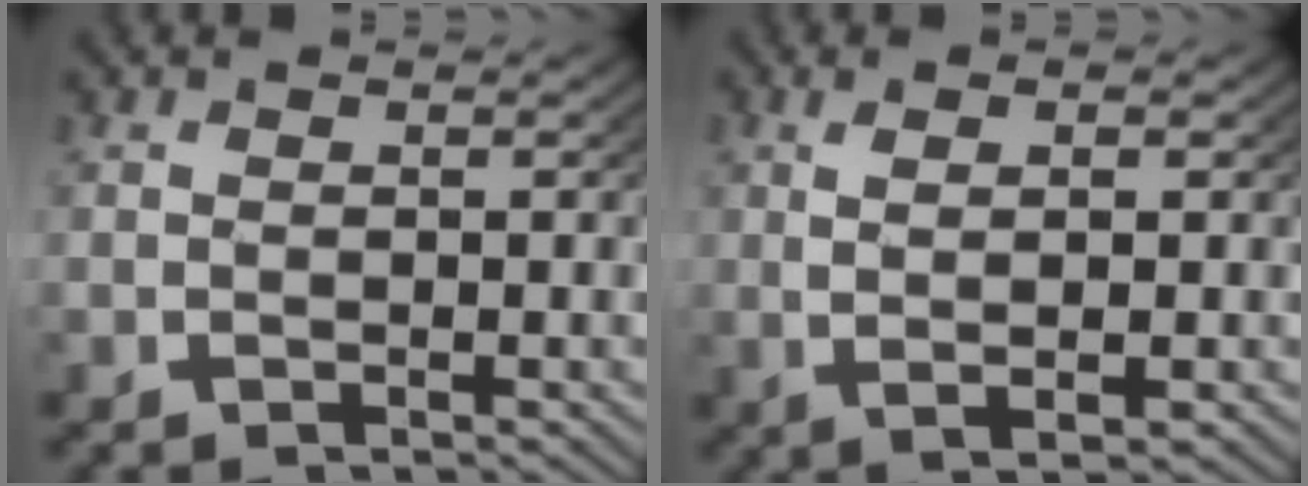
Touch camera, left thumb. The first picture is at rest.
{"total": 3.4, "force": [0.4, 0.8, 3.3], "torque": [-0.065, -0.003, 0.015]}